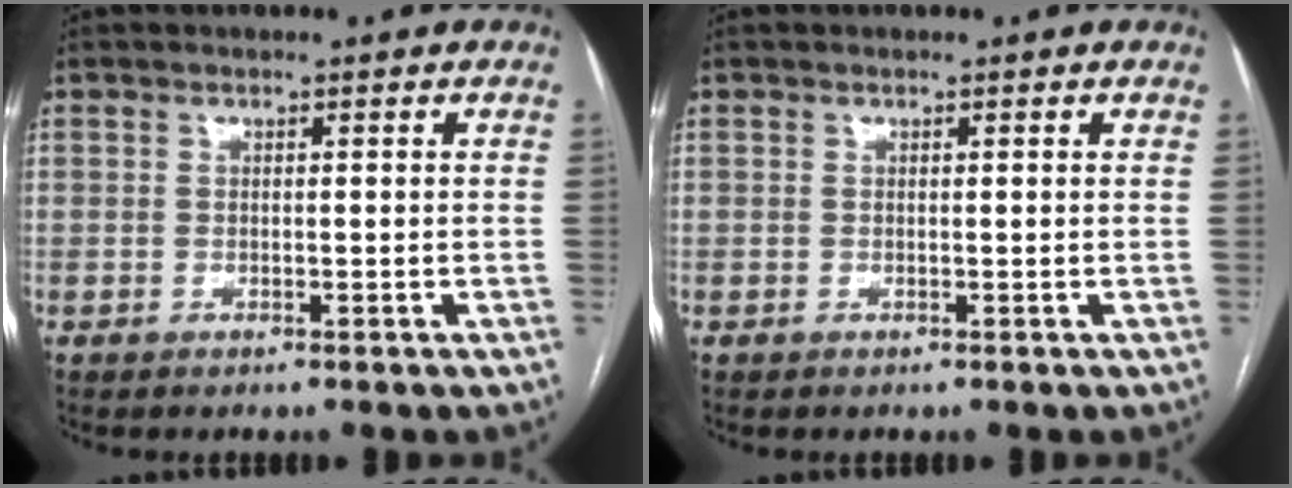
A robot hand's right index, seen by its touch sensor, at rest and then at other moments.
{"total": 0.0}